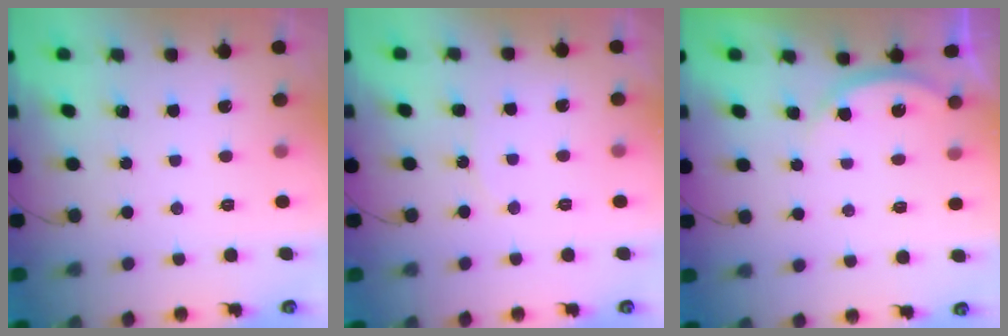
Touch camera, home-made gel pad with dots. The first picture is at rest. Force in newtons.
{"total": 5.1, "press": 5.0, "slide": 0.4}
{"total": 4.2, "press": 4.1, "slide": 0.5}